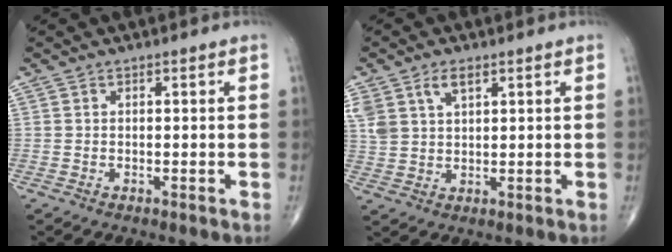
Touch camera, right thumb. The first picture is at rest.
{"total": 6.4, "force": [3.4, 3.5, 4.1], "torque": [-0.081, -0.005, 0.071]}